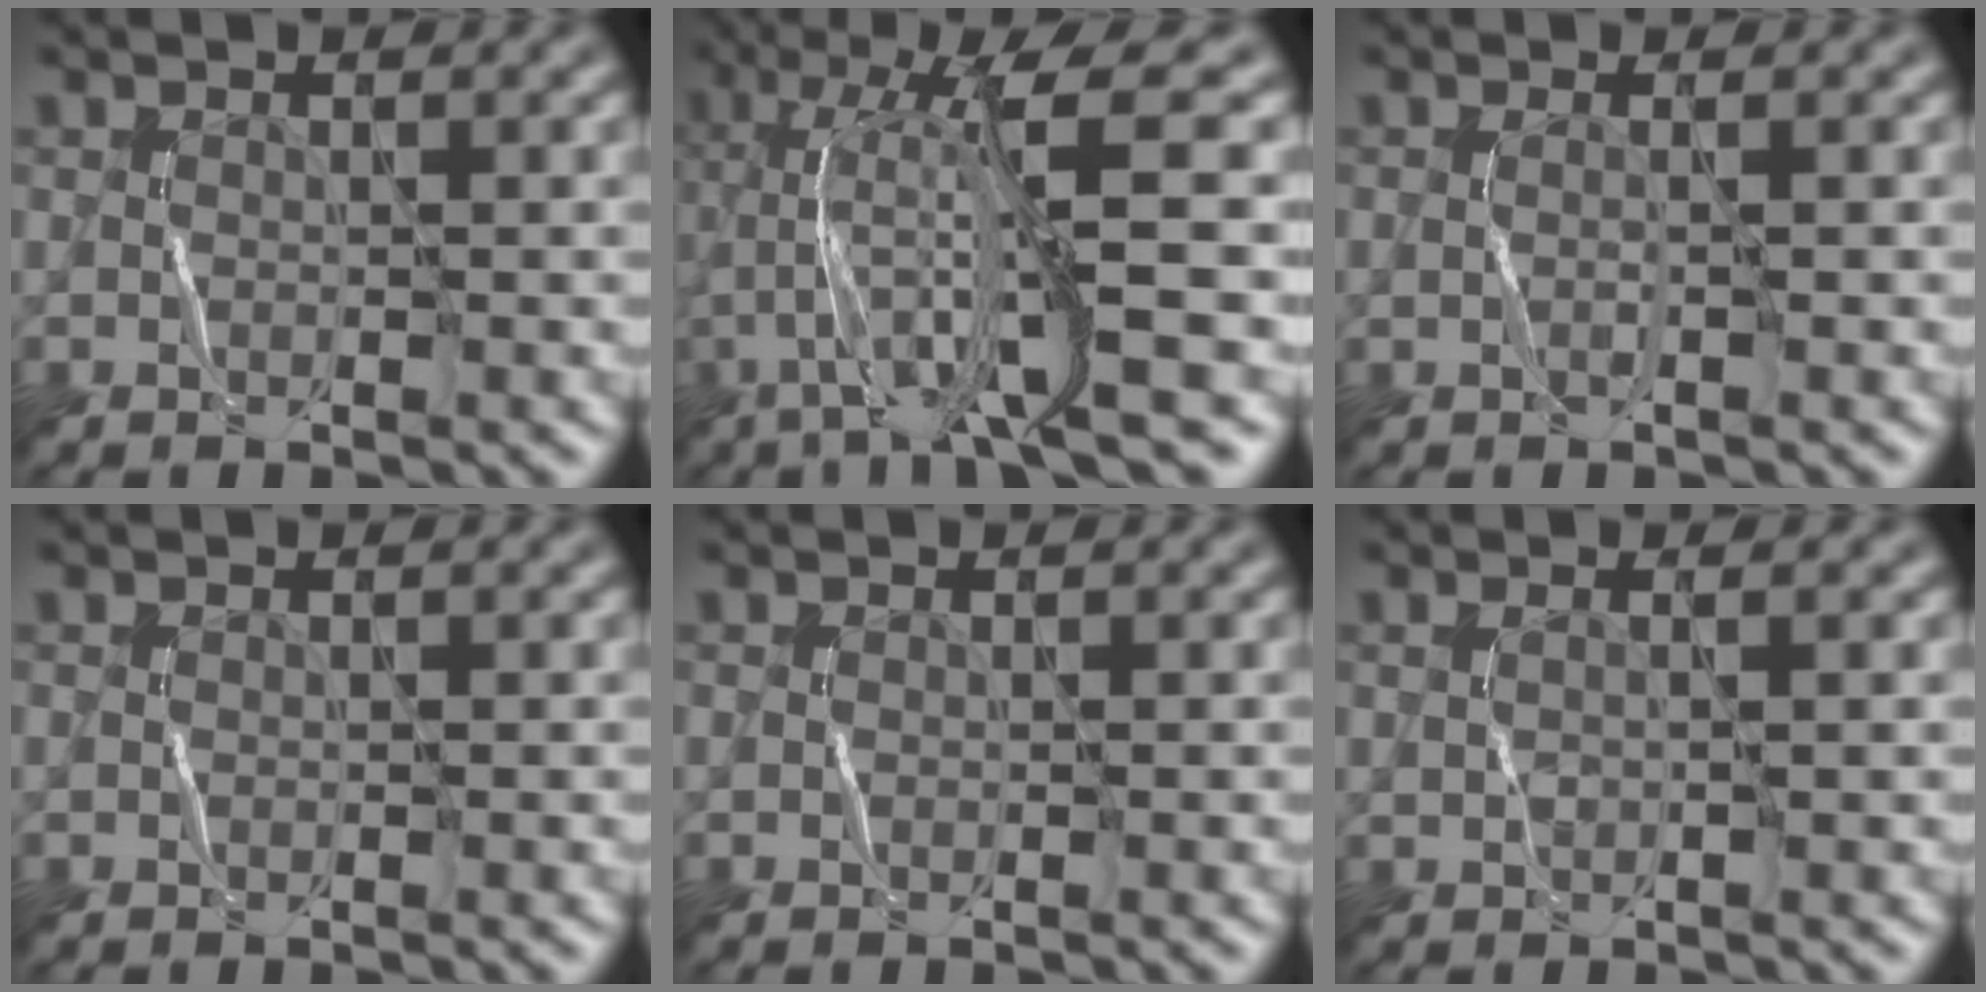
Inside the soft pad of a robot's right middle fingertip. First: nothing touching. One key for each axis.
{"total": 9.4, "fx": -2.2, "fy": 1.1, "fz": 9.0, "tx": -0.142, "ty": 0.021, "tz": -0.033}
{"total": 1.3, "fx": 0.4, "fy": 0.7, "fz": 1.1, "tx": -0.001, "ty": -0.005, "tz": -0.013}
{"total": 0.0}
{"total": 0.0}
{"total": 0.7, "fx": 0.5, "fy": 0.2, "fz": 0.5, "tx": -0.010, "ty": -0.003, "tz": 0.005}